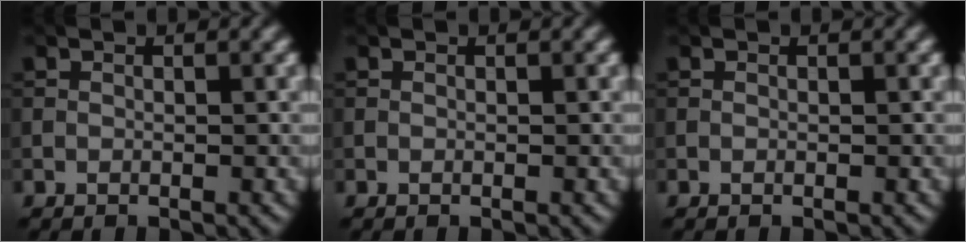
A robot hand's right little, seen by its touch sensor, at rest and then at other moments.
{"total": 0.0}
{"total": 0.0}